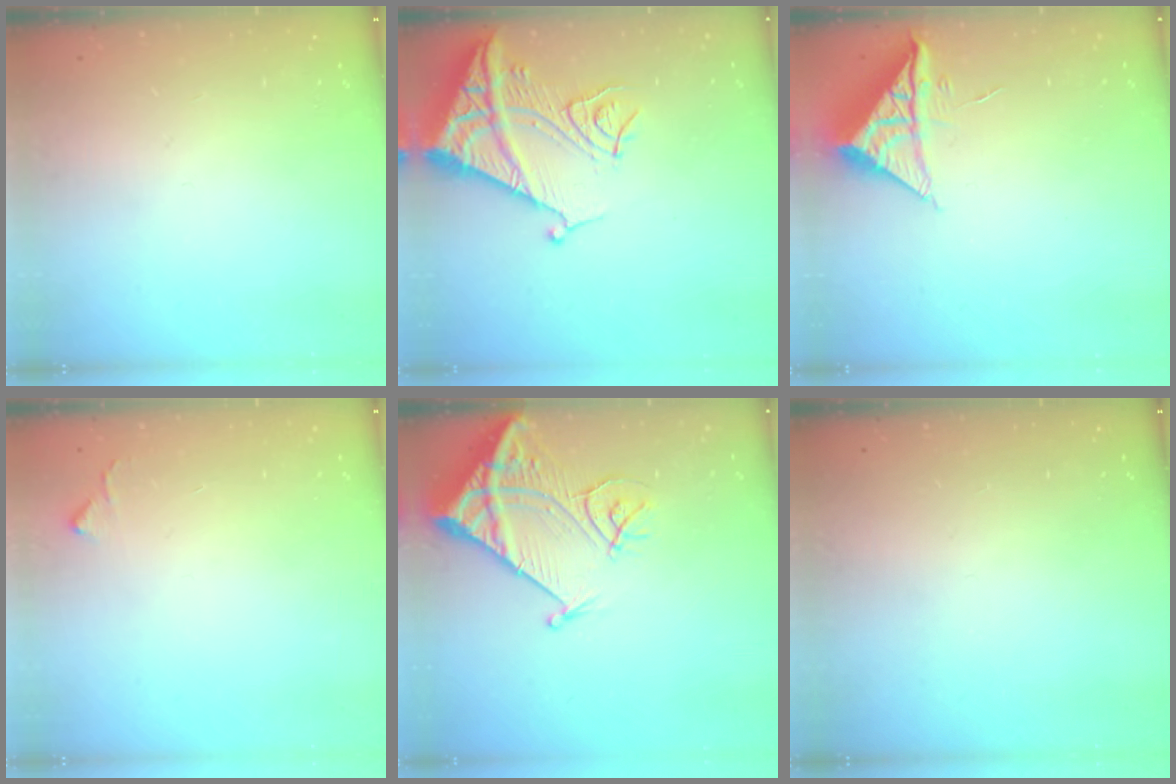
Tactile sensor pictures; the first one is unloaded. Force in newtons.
{"total": 13.8, "press": 13.7, "slide": 1.4}
{"total": 8.6, "press": 8.6, "slide": 0.2}
{"total": 5.1, "press": 5.0, "slide": 0.7}
{"total": 16.0, "press": 15.9, "slide": 1.8}
{"total": 0.0}